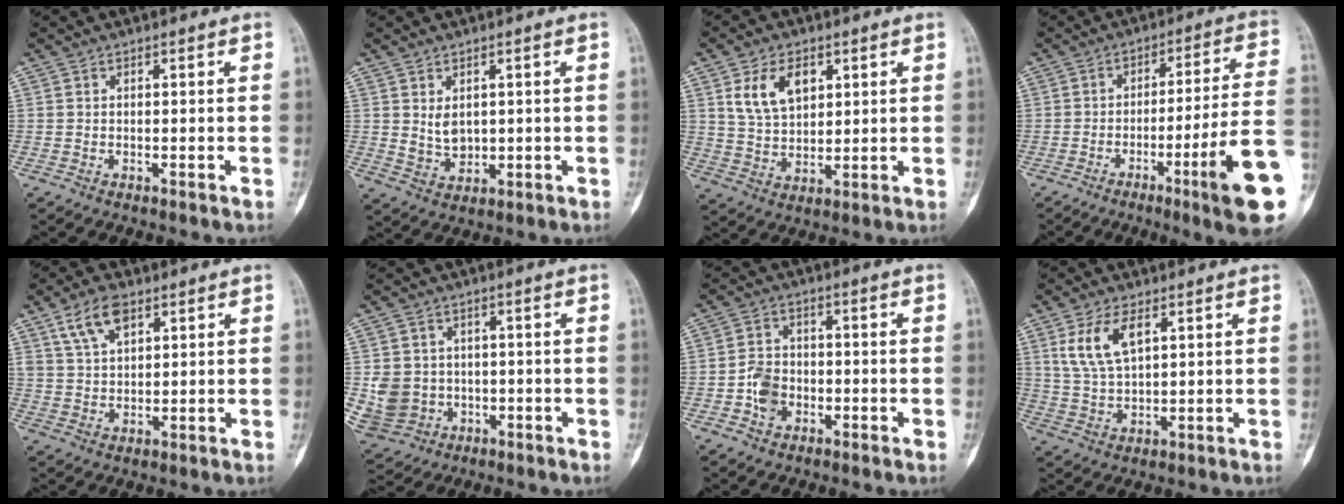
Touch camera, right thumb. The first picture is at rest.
{"total": 3.1, "force": [0.6, 2.1, 2.2], "torque": [-0.034, -0.010, 0.018]}
{"total": 9.1, "force": [3.7, 5.7, 6.1], "torque": [-0.092, -0.013, 0.076]}
{"total": 16.5, "force": [-6.2, 0.1, 15.2], "torque": [-0.201, 0.013, -0.094]}
{"total": 7.2, "force": [4.0, 3.7, 4.7], "torque": [-0.077, -0.007, 0.078]}
{"total": 9.5, "force": [-1.2, 8.7, 3.6], "torque": [-0.066, 0.008, -0.003]}
{"total": 5.7, "force": [-1.9, 4.5, 3.0], "torque": [-0.039, 0.017, -0.039]}
{"total": 8.3, "force": [3.5, 3.9, 6.5], "torque": [-0.128, -0.010, 0.074]}